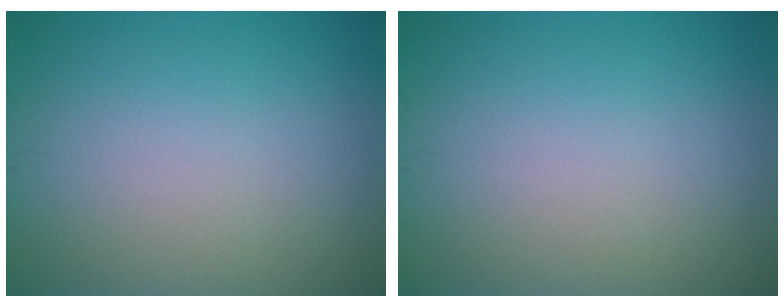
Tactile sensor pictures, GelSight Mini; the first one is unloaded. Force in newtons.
{"total": 0.0}